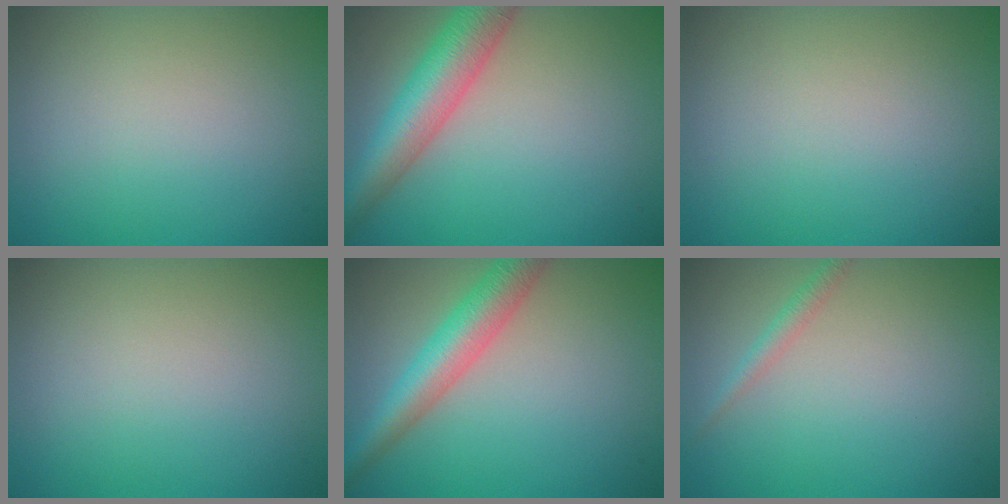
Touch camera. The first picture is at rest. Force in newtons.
{"total": 6.7, "press": 6.7, "slide": 0.3}
{"total": 0.0}
{"total": 0.0}
{"total": 5.2, "press": 5.2, "slide": 0.1}
{"total": 1.3, "press": 1.3, "slide": 0.0}